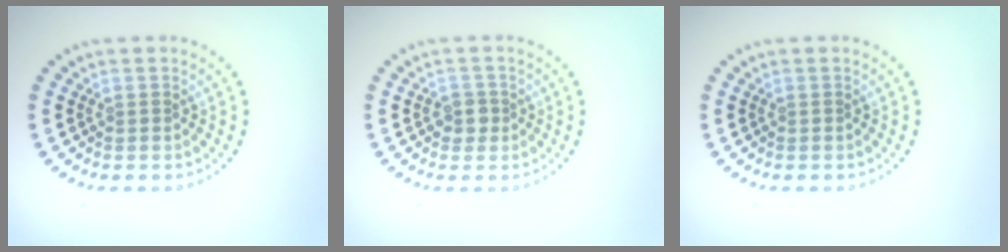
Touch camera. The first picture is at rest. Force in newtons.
{"total": 1.7, "press": 1.4, "slide": 0.8}
{"total": 0.0}